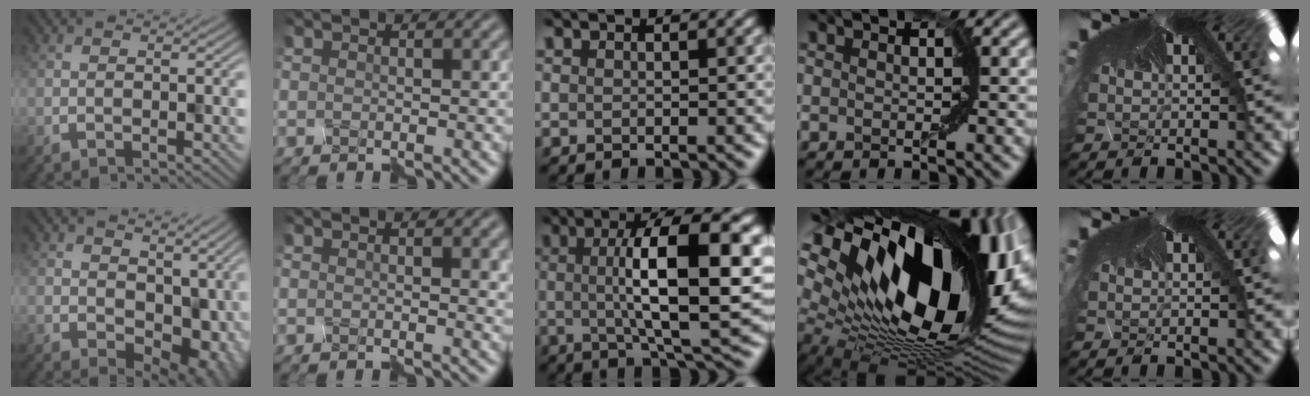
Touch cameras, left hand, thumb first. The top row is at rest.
{"thumb": {"total": 8.9, "force": [0.9, 6.5, 6.0], "torque": [-0.073, -0.033, 0.030]}, "index": {"total": 1.5, "force": [0.6, 0.4, 1.3], "torque": [-0.017, 0.002, 0.011]}, "middle": {"total": 9.5, "force": [0.7, 1.6, 9.3], "torque": [-0.148, 0.012, 0.030]}, "ring": {"total": 19.7, "force": [7.1, 9.7, 15.6], "torque": [-0.278, 0.003, 0.132]}}